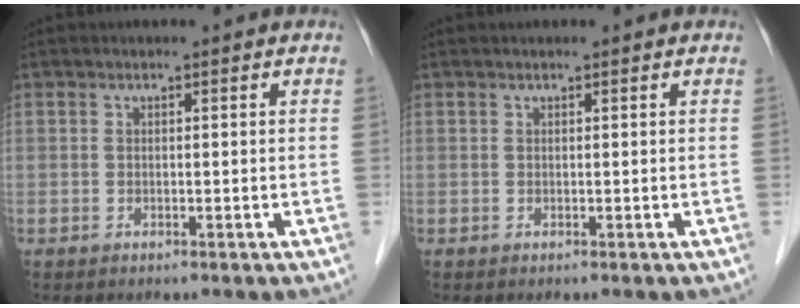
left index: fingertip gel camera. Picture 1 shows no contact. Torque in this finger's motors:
{"motor_torque": [-0.02, 0.07, 0.03, -0.01]}